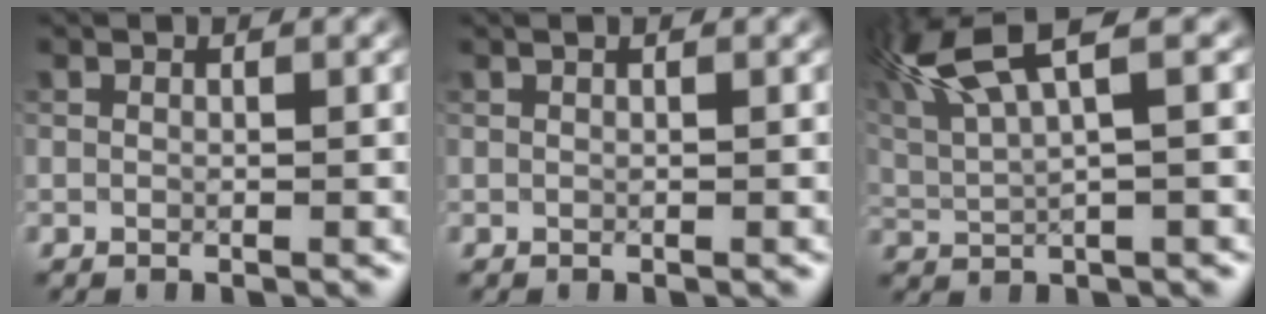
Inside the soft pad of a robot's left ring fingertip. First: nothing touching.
{"total": 0.0}
{"total": 6.7, "force": [3.9, 1.3, 5.3], "torque": [-0.117, 0.018, 0.078]}